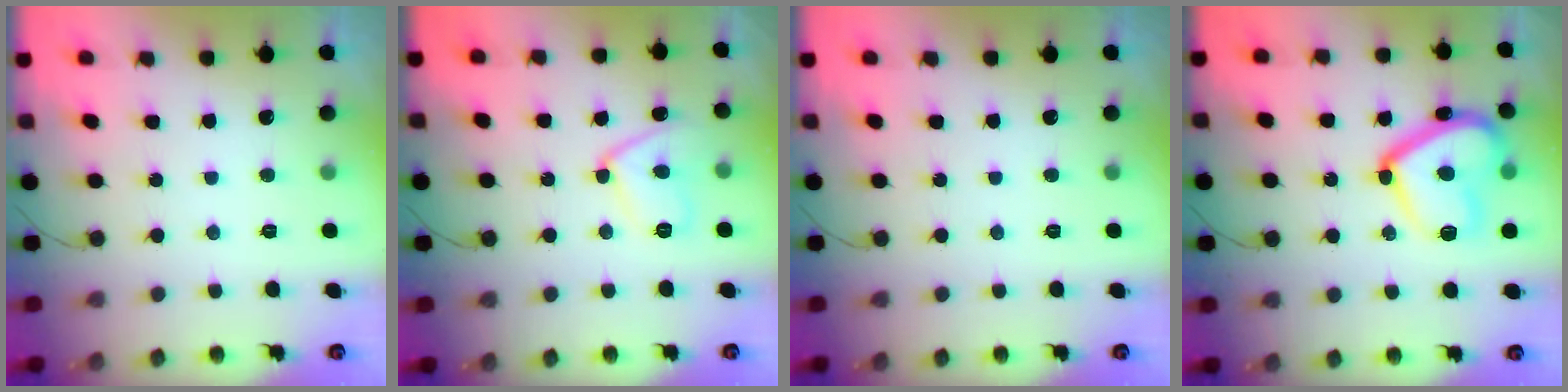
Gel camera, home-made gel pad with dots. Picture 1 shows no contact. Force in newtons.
{"total": 8.8, "press": 8.7, "slide": 0.8}
{"total": 0.0}
{"total": 18.4, "press": 18.3, "slide": 1.6}